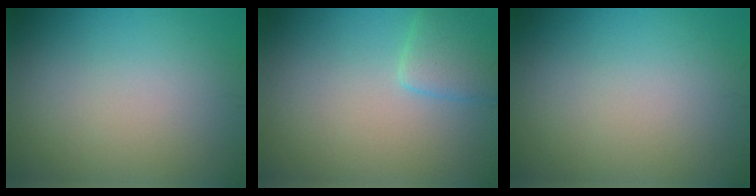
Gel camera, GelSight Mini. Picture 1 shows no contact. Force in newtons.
{"total": 2.5, "press": 2.5, "slide": 0.2}
{"total": 0.0}